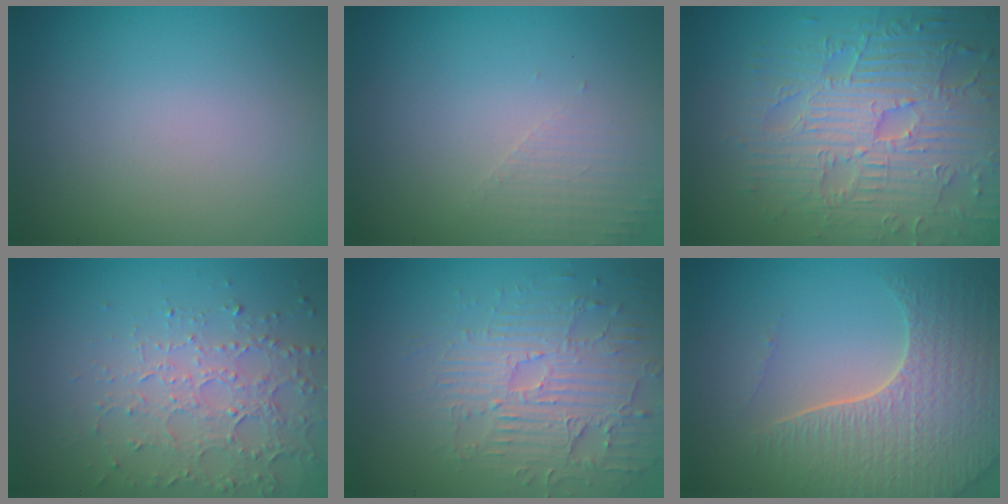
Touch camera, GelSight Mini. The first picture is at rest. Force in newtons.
{"total": 1.6, "press": 1.6, "slide": 0.4}
{"total": 8.2, "press": 6.2, "slide": 5.4}
{"total": 4.6, "press": 3.4, "slide": 3.1}
{"total": 4.4, "press": 4.0, "slide": 1.7}
{"total": 6.2, "press": 4.9, "slide": 3.9}